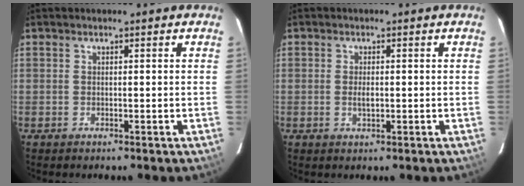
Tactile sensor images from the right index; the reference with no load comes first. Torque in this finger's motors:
{"motor_torque": [0.71, -0.05, 0.07, 0.05]}